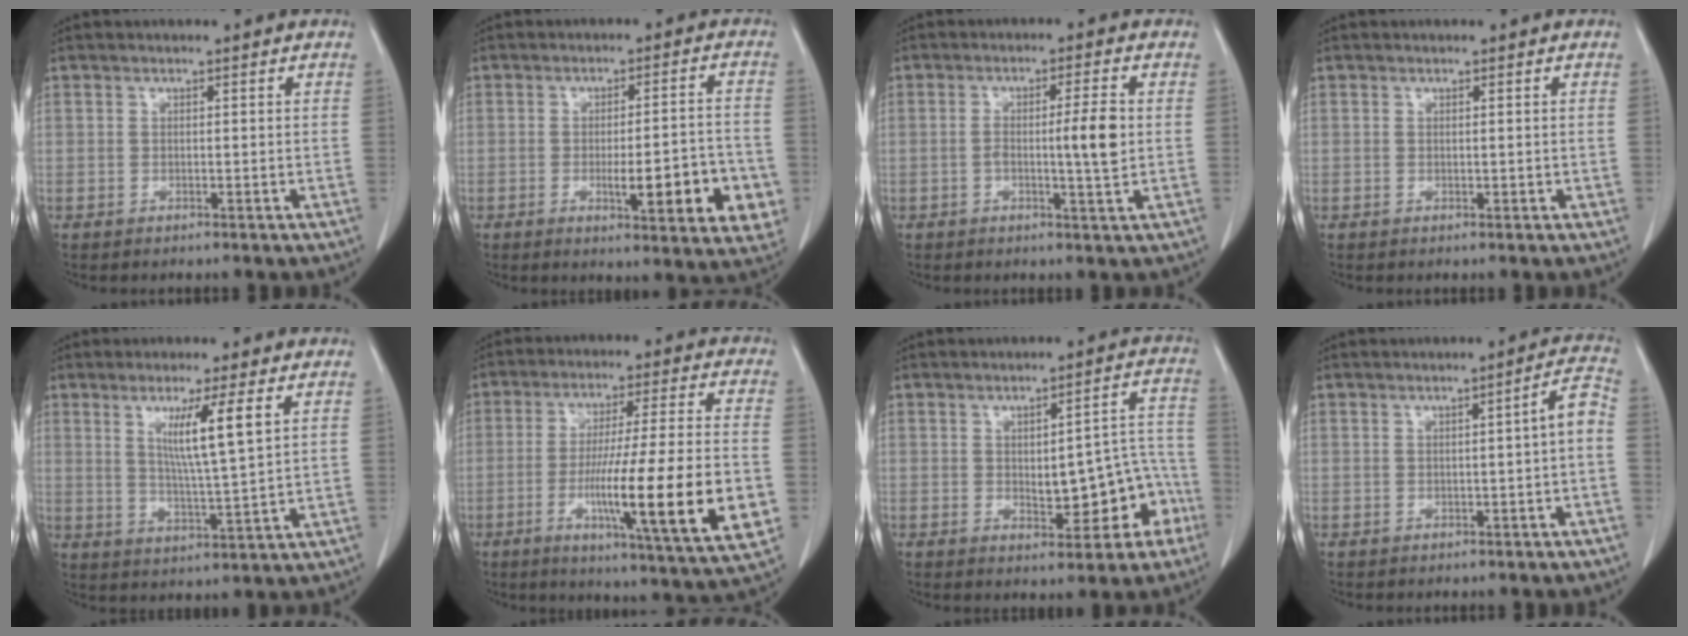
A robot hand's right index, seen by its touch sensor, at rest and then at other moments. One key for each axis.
{"total": 12.1, "fx": -3.5, "fy": 2.5, "fz": 11.4, "tx": -0.126, "ty": 0.002, "tz": -0.038}
{"total": 5.6, "fx": -0.1, "fy": 0.4, "fz": 5.6, "tx": -0.089, "ty": 0.005, "tz": -0.002}
{"total": 0.6, "fx": 0.1, "fy": 0.3, "fz": 0.5, "tx": -0.008, "ty": -0.002, "tz": 0.005}
{"total": 8.1, "fx": 3.1, "fy": -0.7, "fz": 7.4, "tx": -0.129, "ty": -0.016, "tz": 0.057}
{"total": 20.0, "fx": -4.9, "fy": 0.1, "fz": 19.3, "tx": -0.285, "ty": -0.024, "tz": -0.076}
{"total": 9.7, "fx": -2.7, "fy": 4.1, "fz": 8.4, "tx": -0.082, "ty": 0.038, "tz": -0.026}
{"total": 3.5, "fx": -0.3, "fy": 0.0, "fz": 3.5, "tx": -0.044, "ty": 0.011, "tz": -0.003}